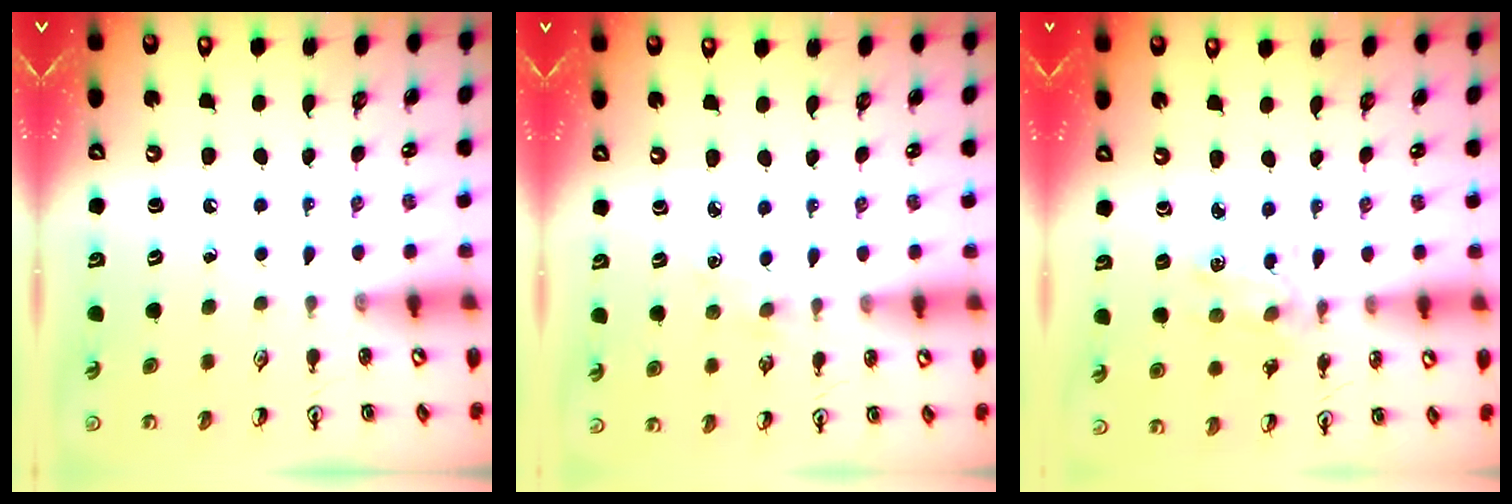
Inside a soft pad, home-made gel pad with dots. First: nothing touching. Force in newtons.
{"total": 1.9, "press": 1.8, "slide": 0.3}
{"total": 1.4, "press": 1.4, "slide": 0.3}